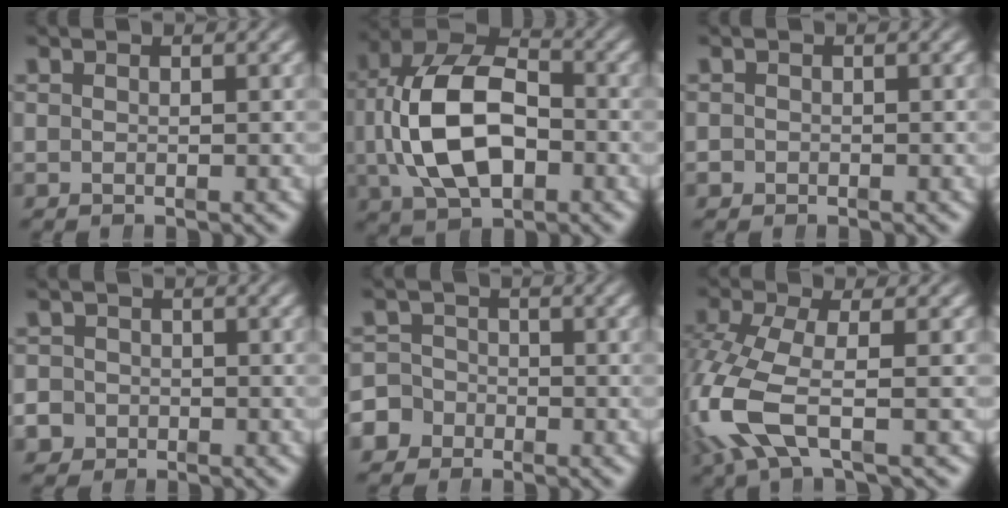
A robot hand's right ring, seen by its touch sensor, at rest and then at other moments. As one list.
[{"total": 11.1, "force": [-0.1, 7.5, 8.1], "torque": [-0.162, -0.020, 0.007]}, {"total": 0.9, "force": [-0.6, 0.6, -0.2], "torque": [0.004, -0.003, -0.012]}, {"total": 4.0, "force": [-1.7, 3.6, 0.5], "torque": [-0.019, -0.020, -0.028]}, {"total": 4.8, "force": [-2.5, 4.0, 0.6], "torque": [-0.008, -0.011, -0.047]}, {"total": 6.0, "force": [-1.2, 2.9, 5.0], "torque": [-0.149, -0.027, -0.008]}]